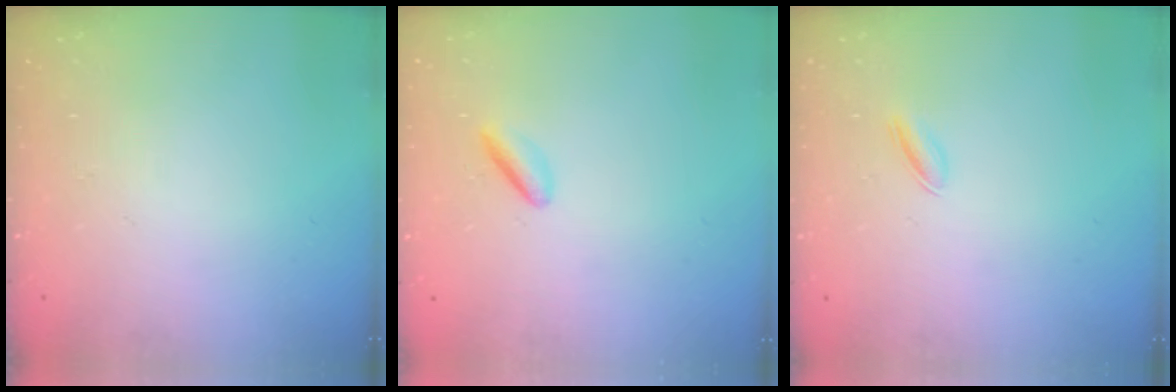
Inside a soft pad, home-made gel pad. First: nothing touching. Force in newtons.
{"total": 3.1, "press": 2.8, "slide": 1.4}
{"total": 2.3, "press": 2.3, "slide": 0.6}